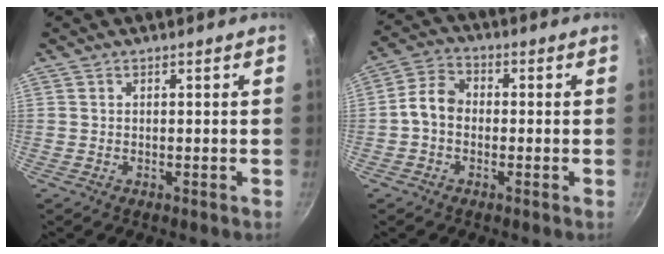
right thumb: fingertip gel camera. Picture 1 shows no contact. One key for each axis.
{"total": 5.9, "fx": -0.9, "fy": 4.5, "fz": 3.7, "tx": -0.056, "ty": 0.025, "tz": -0.032}